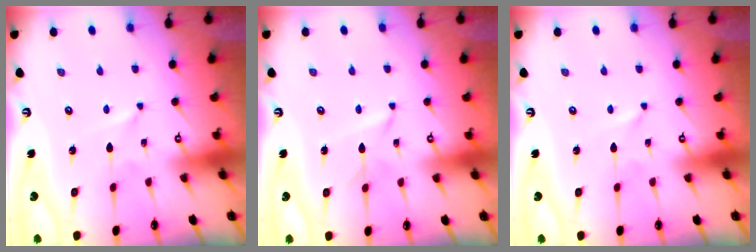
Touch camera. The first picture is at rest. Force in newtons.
{"total": 2.8, "press": 2.8, "slide": 0.4}
{"total": 0.0}